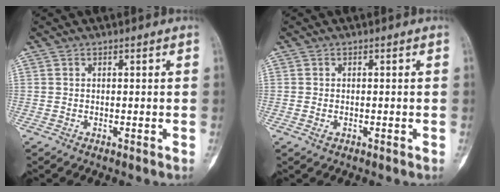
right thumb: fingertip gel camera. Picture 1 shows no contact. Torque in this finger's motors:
{"motor_torque": [-0.07, 0.11, -0.23, -0.03, 0.02]}